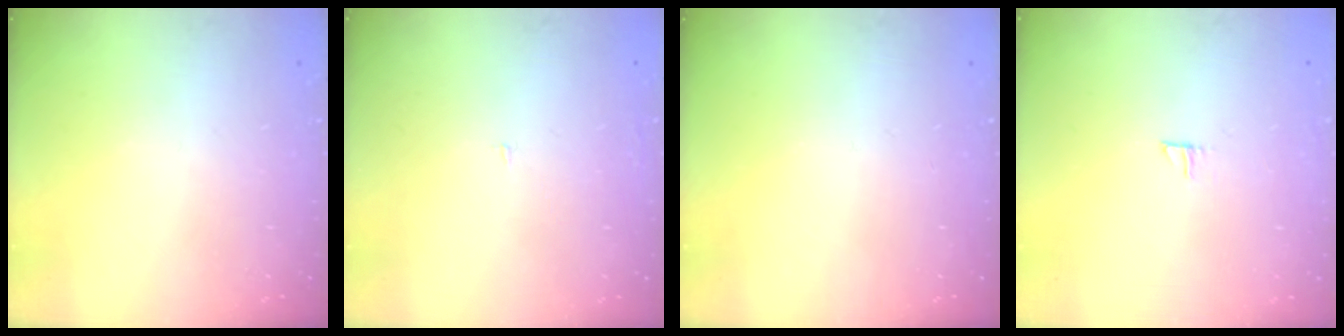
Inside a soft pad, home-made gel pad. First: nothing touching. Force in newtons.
{"total": 1.2, "press": 1.2, "slide": 0.1}
{"total": 0.0}
{"total": 3.7, "press": 3.7, "slide": 0.3}